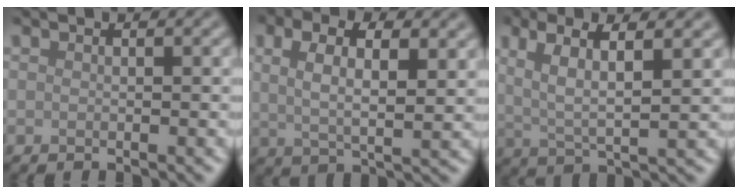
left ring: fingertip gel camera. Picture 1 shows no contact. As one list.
[{"total": 6.1, "force": [2.1, 2.8, 5.0], "torque": [-0.089, 0.004, 0.029]}, {"total": 5.5, "force": [2.1, 1.5, 4.9], "torque": [-0.092, 0.001, 0.041]}]